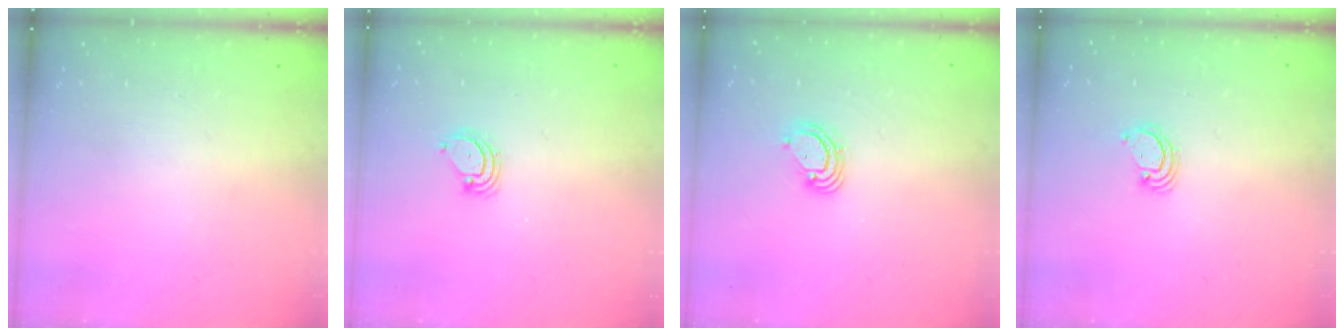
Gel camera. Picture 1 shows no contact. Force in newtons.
{"total": 3.1, "press": 3.1, "slide": 0.3}
{"total": 4.1, "press": 4.1, "slide": 0.3}
{"total": 2.3, "press": 2.3, "slide": 0.1}